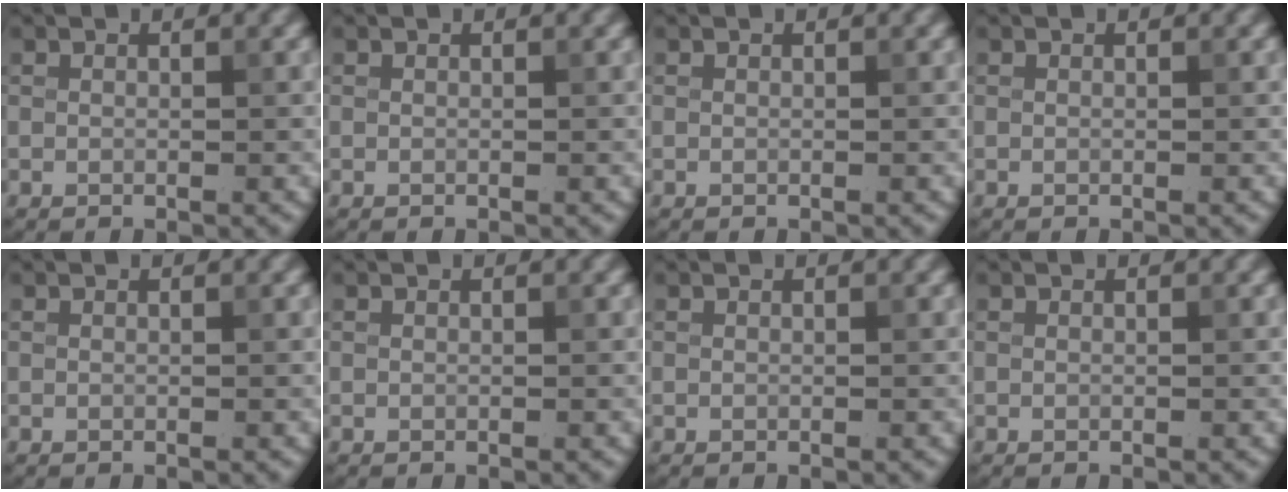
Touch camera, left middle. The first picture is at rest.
{"total": 0.0}
{"total": 0.0}
{"total": 0.0}
{"total": 0.0}
{"total": 0.0}
{"total": 0.0}
{"total": 0.0}